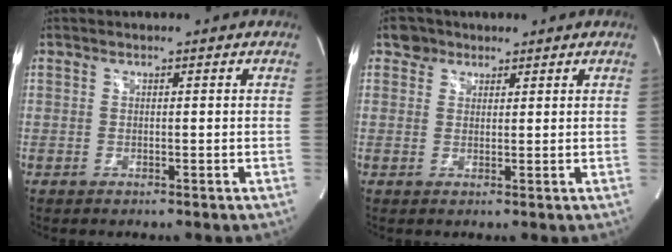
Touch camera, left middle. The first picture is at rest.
{"total": 2.6, "force": [1.8, 1.8, 0.1], "torque": [0.000, 0.005, 0.024]}